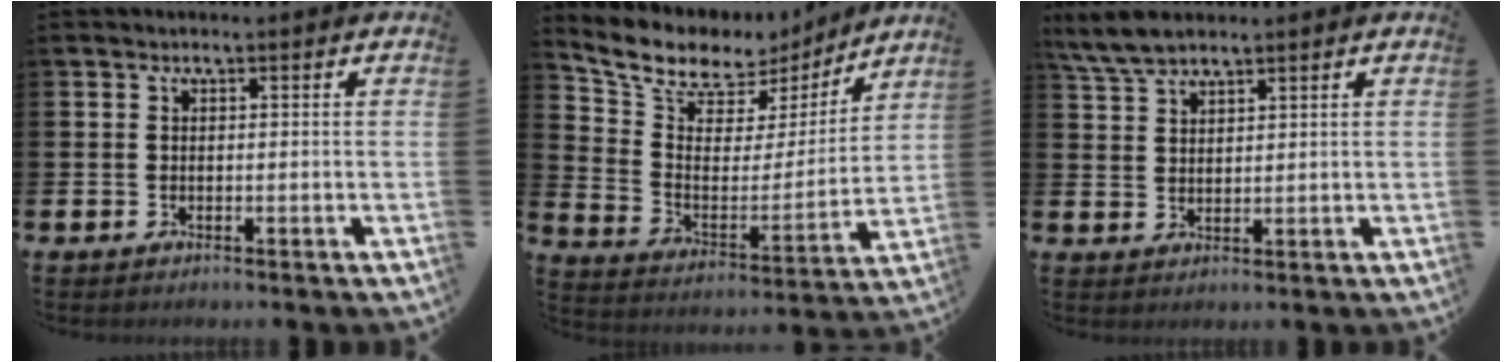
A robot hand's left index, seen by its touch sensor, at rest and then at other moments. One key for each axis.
{"total": 8.9, "fx": 7.8, "fy": 4.0, "fz": 1.6, "tx": -0.077, "ty": -0.058, "tz": 0.136}
{"total": 5.1, "fx": 4.5, "fy": 1.3, "fz": 2.1, "tx": -0.046, "ty": -0.012, "tz": 0.082}